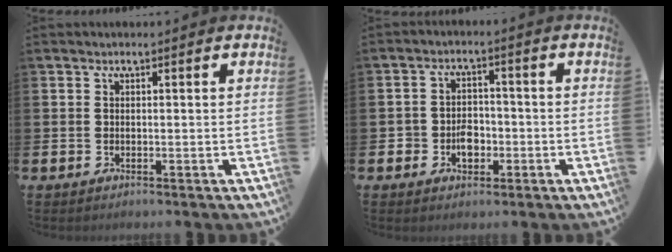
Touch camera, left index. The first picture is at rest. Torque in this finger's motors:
{"motor_torque": [0.38, -0.04, 0.09, 0.06]}